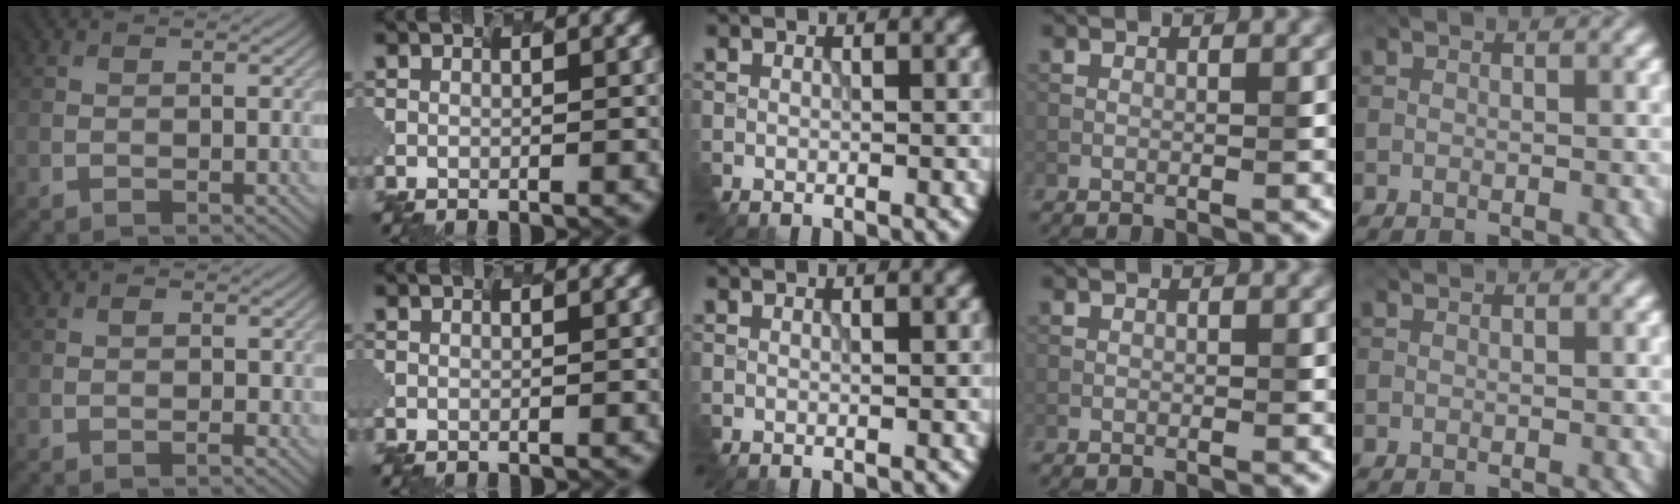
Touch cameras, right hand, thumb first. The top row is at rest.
{"thumb": {"total": 0.8, "force": [-0.2, 0.5, 0.6], "torque": [-0.012, -0.001, -0.002]}}